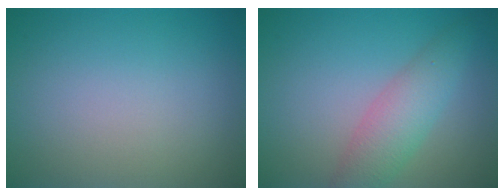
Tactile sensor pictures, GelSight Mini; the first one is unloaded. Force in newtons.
{"total": 3.8, "press": 3.8, "slide": 0.1}